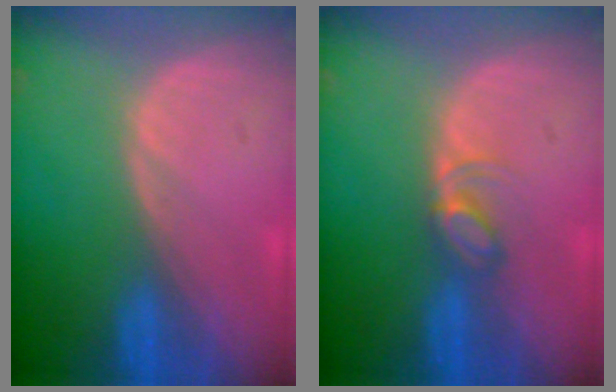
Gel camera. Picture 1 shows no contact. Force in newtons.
{"total": 3.3, "press": 3.3, "slide": 0.2}